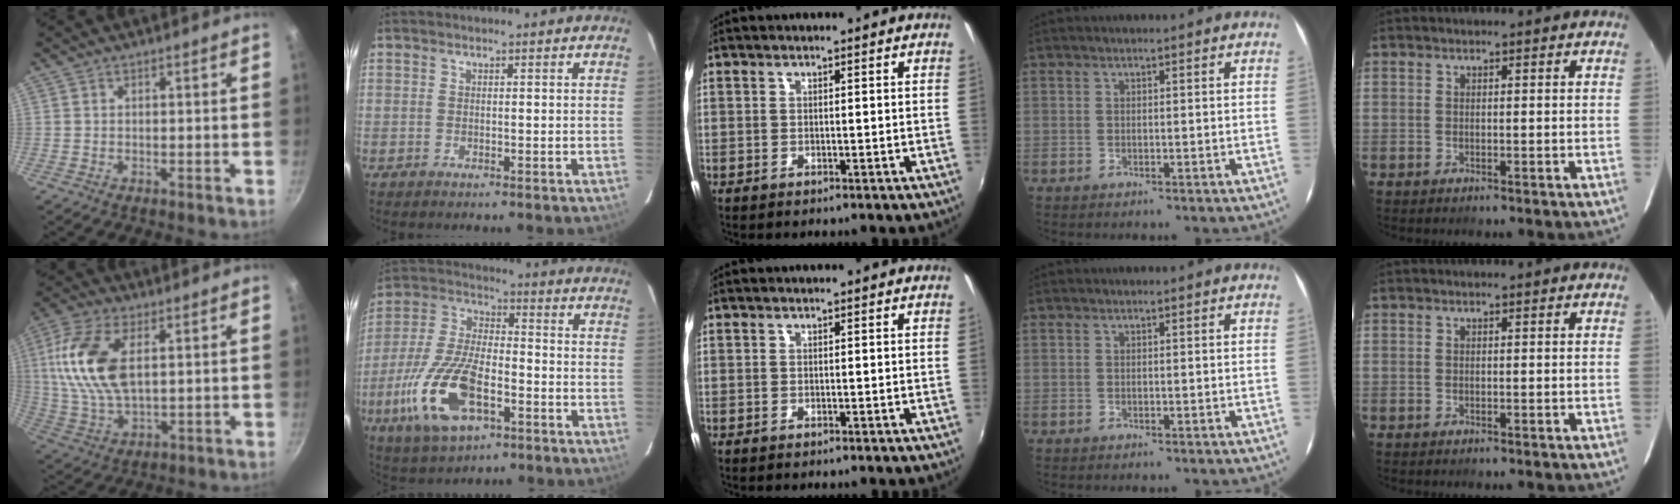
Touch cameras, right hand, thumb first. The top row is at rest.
{"thumb": {"total": 15.3, "force": [3.4, 8.0, 12.5], "torque": [-0.249, -0.003, 0.066]}, "index": {"total": 17.8, "force": [-7.2, 8.0, 14.2], "torque": [-0.316, -0.019, -0.131]}}